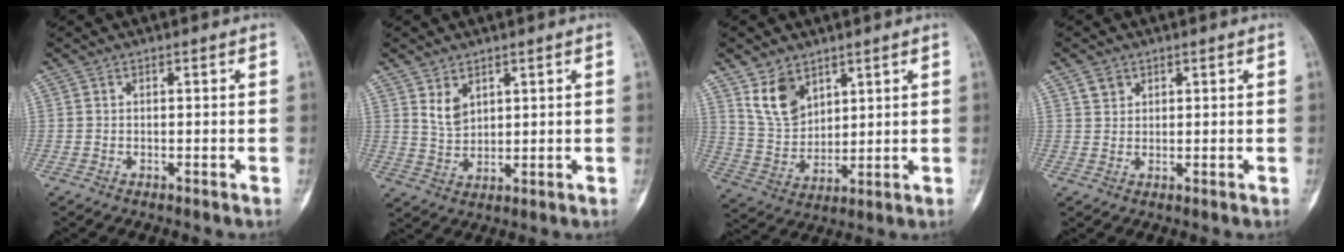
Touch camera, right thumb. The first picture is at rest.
{"total": 4.4, "force": [2.4, 2.8, 2.4], "torque": [-0.033, -0.022, 0.056]}
{"total": 9.1, "force": [5.5, 5.8, 4.5], "torque": [-0.069, -0.030, 0.121]}
{"total": 2.3, "force": [1.4, 1.7, 0.6], "torque": [0.001, -0.005, 0.024]}